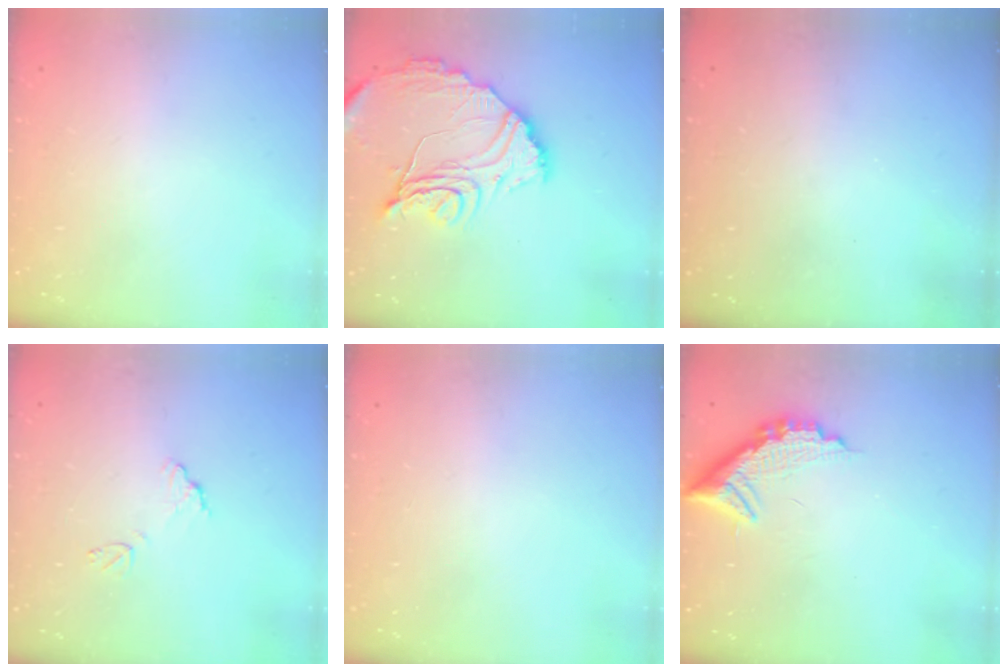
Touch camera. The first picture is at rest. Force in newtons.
{"total": 16.8, "press": 16.7, "slide": 1.5}
{"total": 3.3, "press": 3.3, "slide": 0.1}
{"total": 8.7, "press": 8.6, "slide": 0.6}
{"total": 0.0}
{"total": 12.4, "press": 12.4, "slide": 0.9}